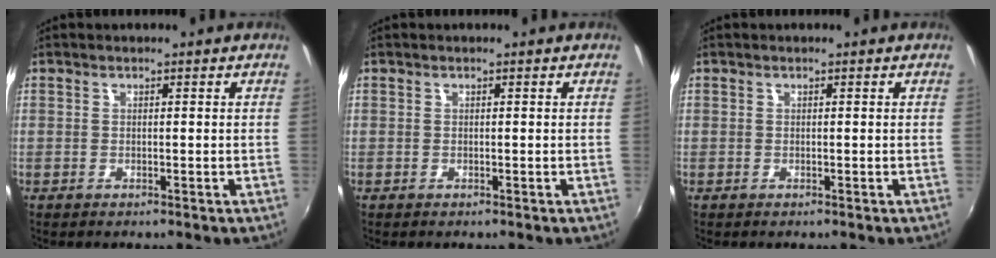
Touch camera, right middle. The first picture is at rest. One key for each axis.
{"total": 0.0}
{"total": 0.0}